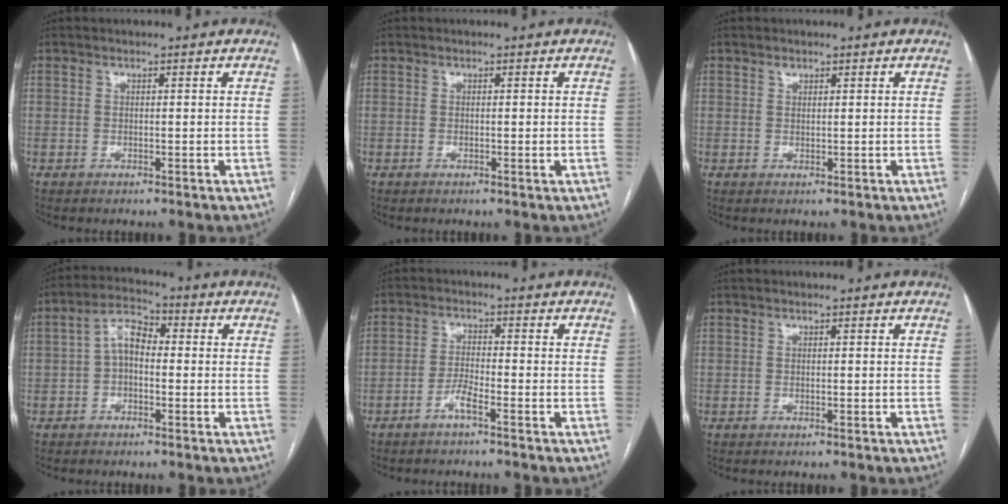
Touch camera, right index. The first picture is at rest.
{"total": 0.7, "force": [-0.2, 0.0, 0.6], "torque": [-0.013, -0.002, -0.003]}
{"total": 0.9, "force": [0.7, 0.5, 0.2], "torque": [0.000, -0.002, 0.010]}
{"total": 5.5, "force": [-0.2, 3.2, 4.5], "torque": [-0.084, 0.027, -0.011]}
{"total": 2.8, "force": [-1.9, 0.1, 2.1], "torque": [-0.042, 0.001, -0.040]}
{"total": 0.0}